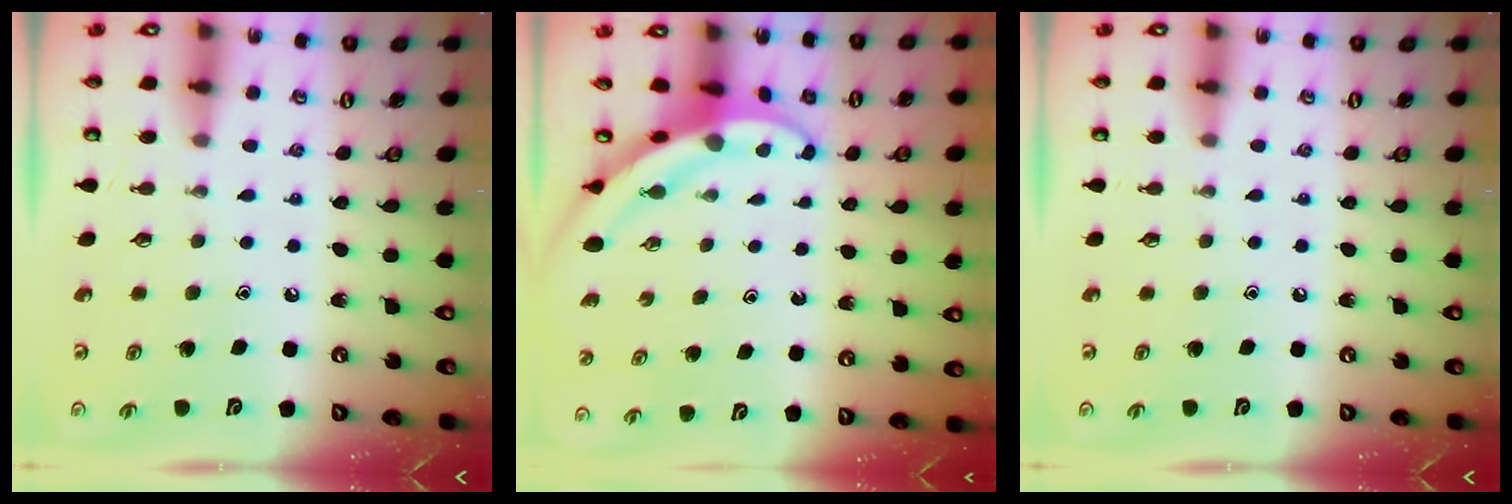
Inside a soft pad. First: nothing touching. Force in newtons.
{"total": 3.1, "press": 3.1, "slide": 0.3}
{"total": 0.0}